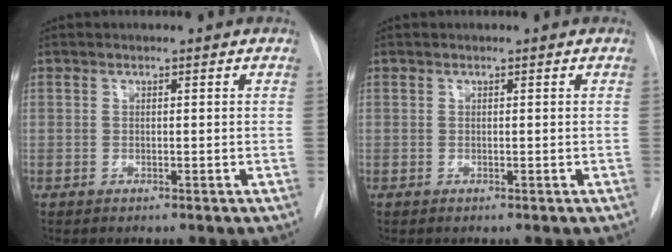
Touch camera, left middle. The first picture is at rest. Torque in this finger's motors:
{"motor_torque": [-0.18, 0.18, -0.10, 0.00]}